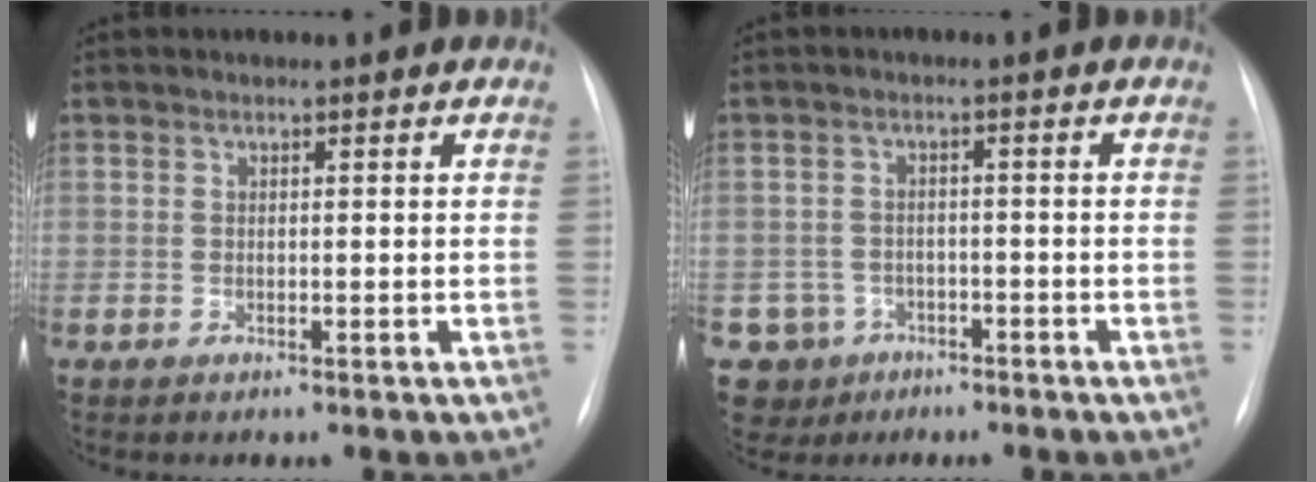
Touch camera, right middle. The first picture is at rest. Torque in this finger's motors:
{"motor_torque": [1.07, -1.07, 0.69, 0.14]}